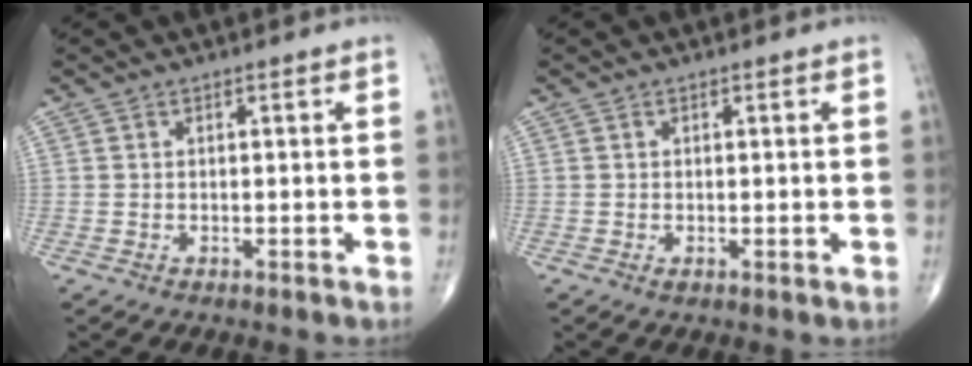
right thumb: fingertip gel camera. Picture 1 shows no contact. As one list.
[{"total": 0.8, "force": [0.0, 0.3, 0.7], "torque": [-0.010, -0.003, -0.001]}]